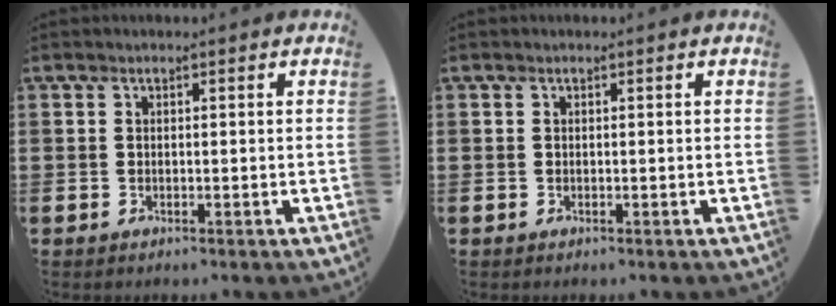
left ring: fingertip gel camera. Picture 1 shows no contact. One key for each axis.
{"total": 0.0}